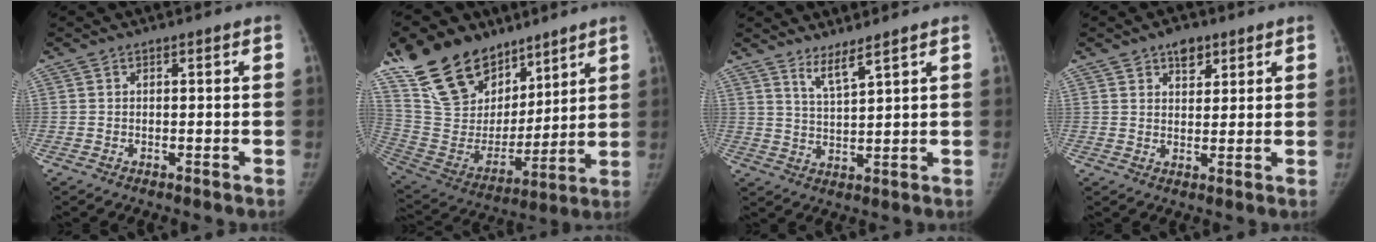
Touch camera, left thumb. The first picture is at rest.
{"total": 23.5, "force": [16.2, 13.9, 9.9], "torque": [-0.152, -0.055, 0.302]}
{"total": 4.2, "force": [3.3, 0.2, 2.6], "torque": [-0.049, -0.037, 0.067]}
{"total": 4.6, "force": [2.9, 2.8, 2.3], "torque": [-0.011, -0.014, 0.043]}